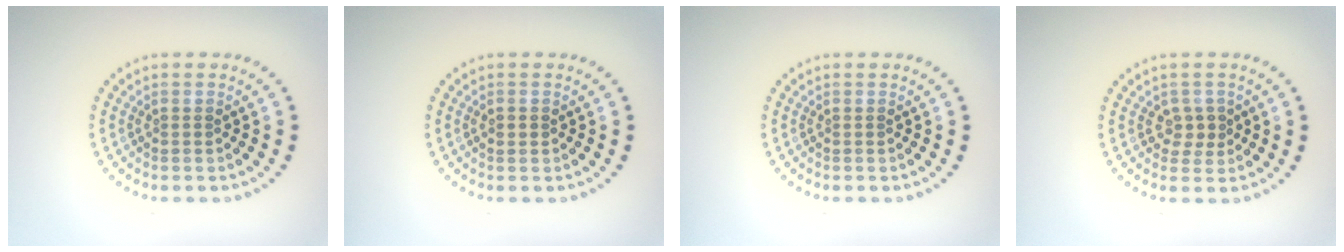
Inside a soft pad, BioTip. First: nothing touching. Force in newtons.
{"total": 1.2, "press": 1.2, "slide": 0.1}
{"total": 0.0}
{"total": 1.7, "press": 1.6, "slide": 0.6}